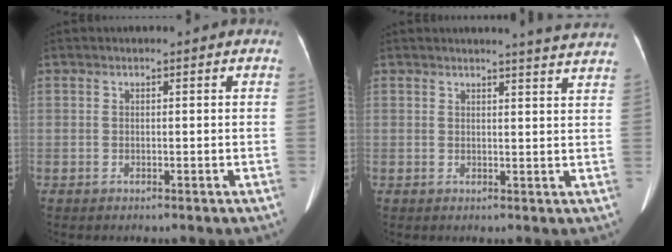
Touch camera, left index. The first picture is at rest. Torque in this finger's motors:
{"motor_torque": [-0.07, -0.45, 0.01, 0.03]}